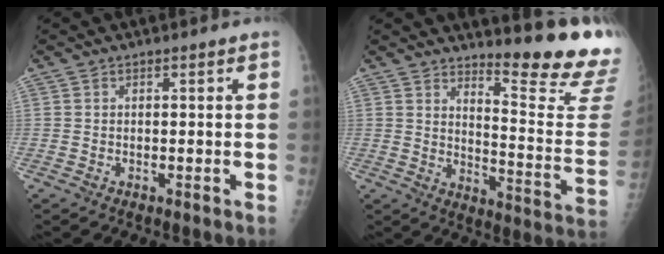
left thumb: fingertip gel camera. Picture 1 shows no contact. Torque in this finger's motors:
{"motor_torque": [1.61, -0.66, 0.89, -0.85, 0.14]}